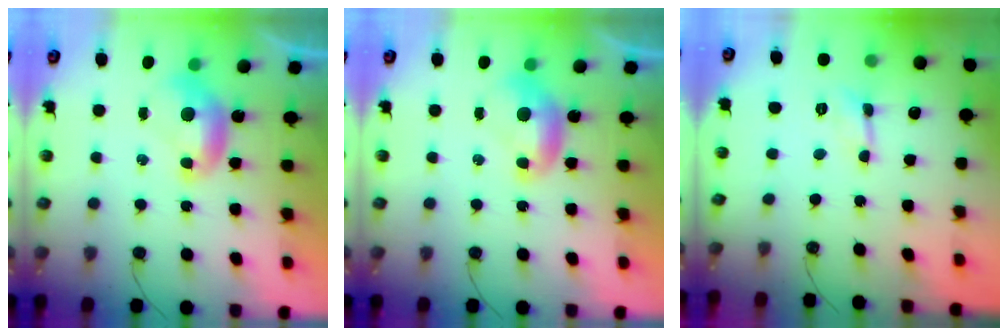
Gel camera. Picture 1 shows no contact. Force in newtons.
{"total": 0.0}
{"total": 0.8, "press": 0.8, "slide": 0.1}